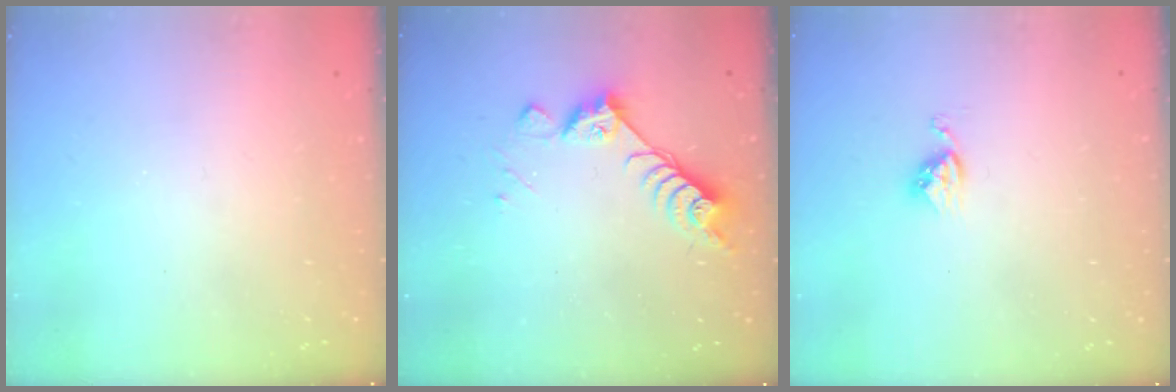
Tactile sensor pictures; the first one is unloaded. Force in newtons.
{"total": 7.0, "press": 6.9, "slide": 1.4}
{"total": 4.0, "press": 3.9, "slide": 0.4}